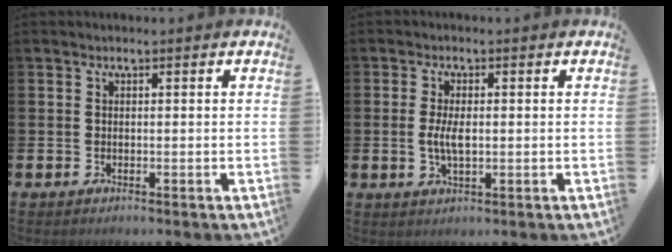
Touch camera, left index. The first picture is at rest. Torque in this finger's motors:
{"motor_torque": [0.88, 0.05, 0.17, 0.13]}